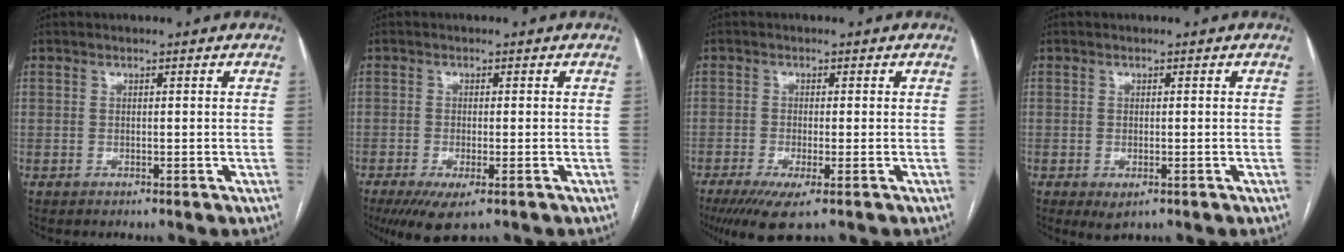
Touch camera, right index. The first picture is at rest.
{"total": 5.8, "force": [-3.5, 1.3, 4.5], "torque": [-0.072, -0.015, -0.054]}
{"total": 5.9, "force": [-3.5, 0.6, 4.8], "torque": [-0.078, -0.015, -0.058]}
{"total": 2.4, "force": [-1.1, 1.0, 1.9], "torque": [-0.028, -0.004, -0.008]}